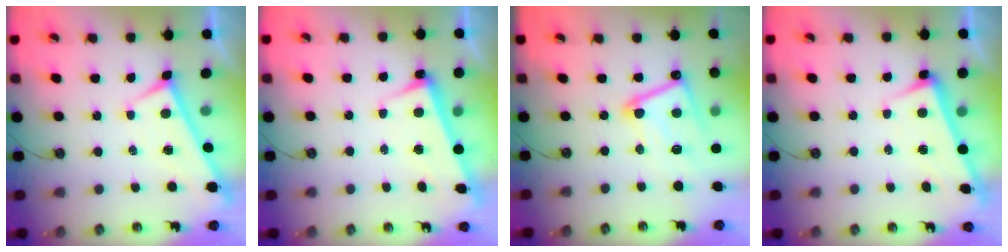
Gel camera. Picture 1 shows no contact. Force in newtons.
{"total": 3.5, "press": 3.4, "slide": 0.9}
{"total": 11.5, "press": 11.5, "slide": 0.7}
{"total": 2.5, "press": 2.3, "slide": 0.8}